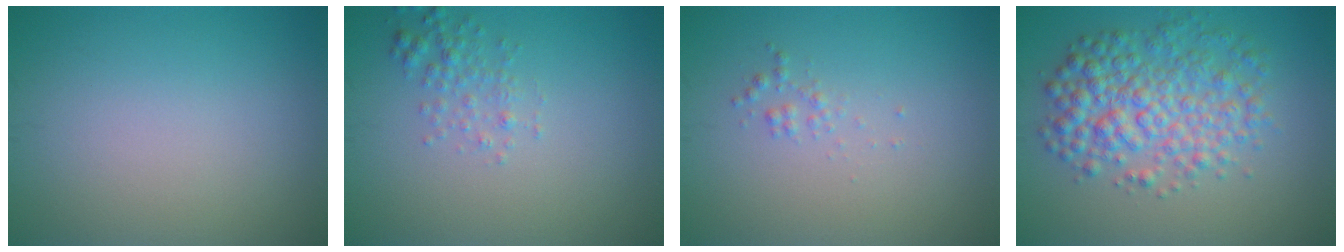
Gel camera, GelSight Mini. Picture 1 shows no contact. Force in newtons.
{"total": 1.6, "press": 1.6, "slide": 0.1}
{"total": 0.7, "press": 0.7, "slide": 0.0}
{"total": 6.1, "press": 6.0, "slide": 0.1}